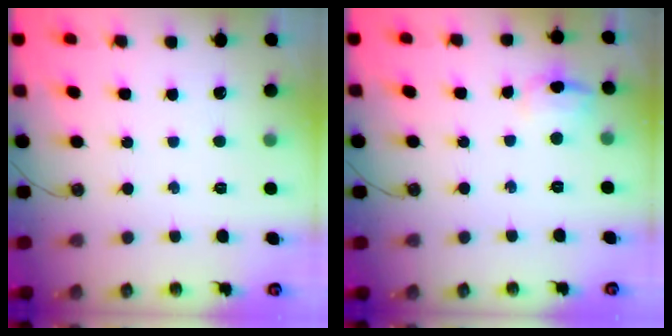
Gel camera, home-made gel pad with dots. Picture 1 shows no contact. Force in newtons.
{"total": 6.9, "press": 6.7, "slide": 1.2}